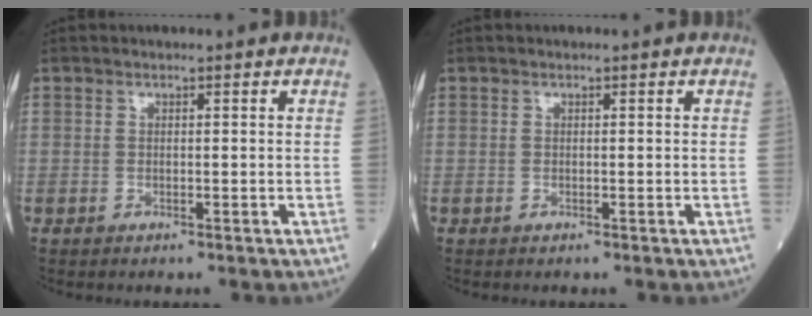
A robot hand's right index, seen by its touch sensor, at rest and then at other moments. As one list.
[{"total": 0.0}]